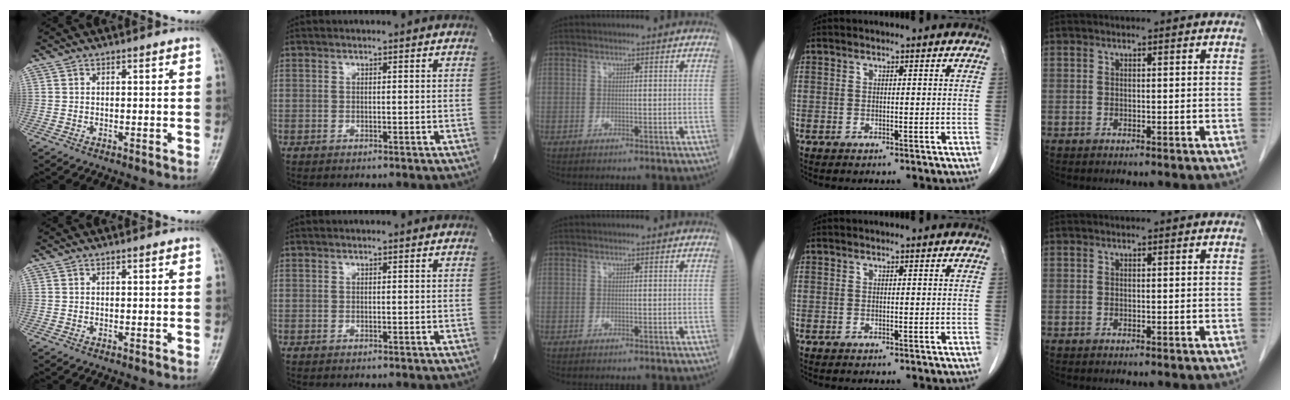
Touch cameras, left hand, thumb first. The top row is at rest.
{}